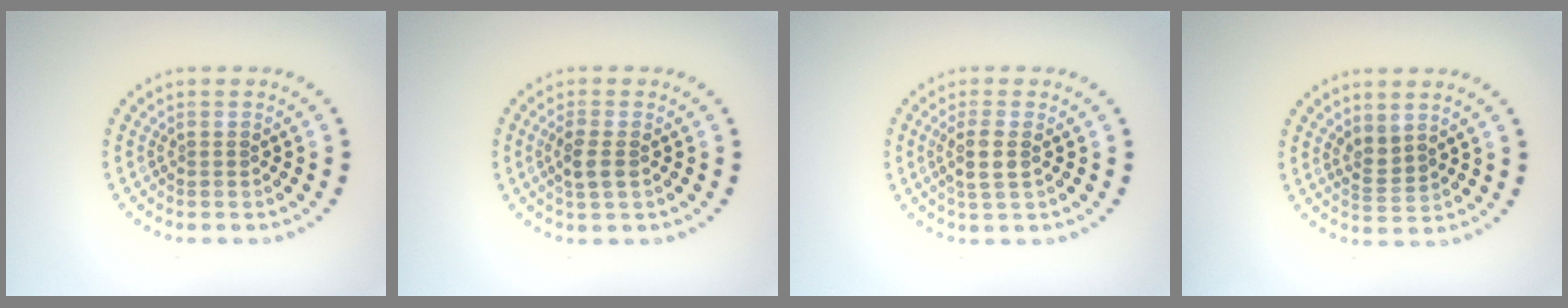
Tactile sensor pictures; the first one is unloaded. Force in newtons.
{"total": 2.0, "press": 1.9, "slide": 0.7}
{"total": 2.4, "press": 2.1, "slide": 1.1}
{"total": 2.1, "press": 1.7, "slide": 1.2}